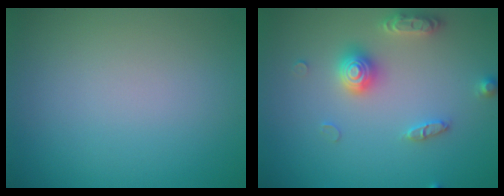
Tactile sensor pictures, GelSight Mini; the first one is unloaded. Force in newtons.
{"total": 3.7, "press": 3.6, "slide": 0.4}